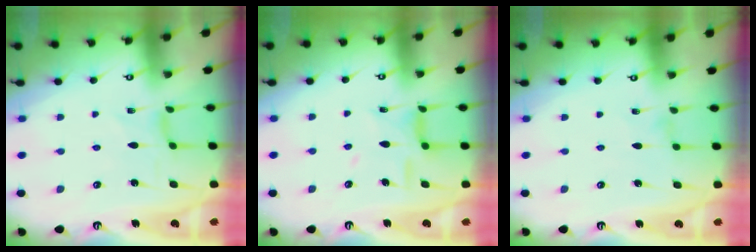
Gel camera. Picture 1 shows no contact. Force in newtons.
{"total": 10.3, "press": 10.3, "slide": 0.7}
{"total": 0.0}